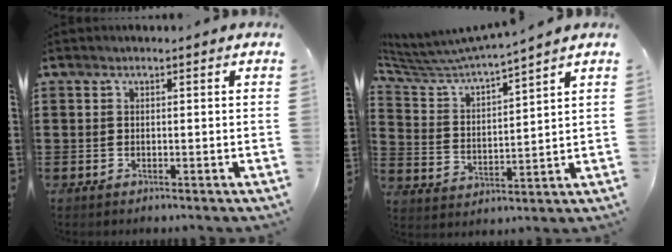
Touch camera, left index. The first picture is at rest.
{"total": 5.4, "force": [5.1, -0.1, 1.8], "torque": [-0.062, -0.035, 0.081]}